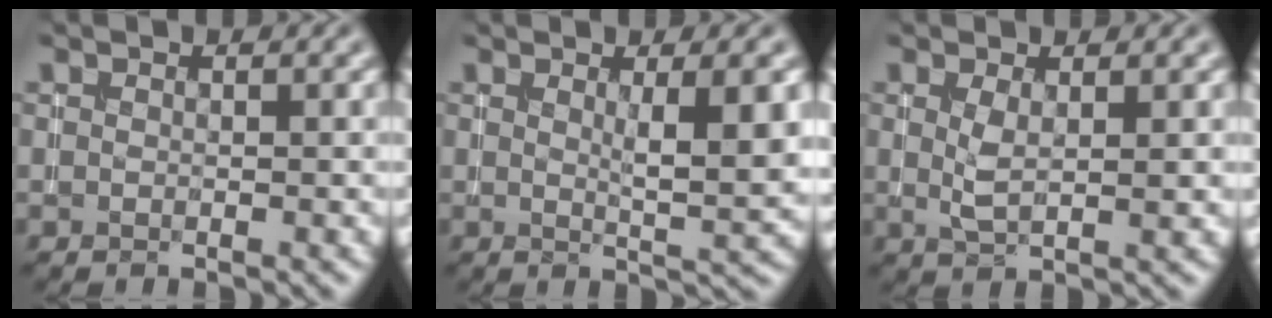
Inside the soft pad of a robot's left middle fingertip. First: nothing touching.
{"total": 4.6, "force": [0.9, 1.0, 4.4], "torque": [-0.058, -0.003, 0.016]}
{"total": 2.1, "force": [0.5, 0.7, 1.9], "torque": [-0.044, -0.002, 0.013]}